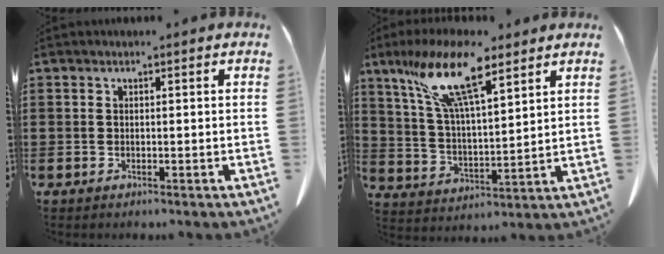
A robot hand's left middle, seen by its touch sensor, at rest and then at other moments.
{"total": 13.9, "force": [9.2, 3.7, 9.8], "torque": [-0.217, -0.019, 0.162]}